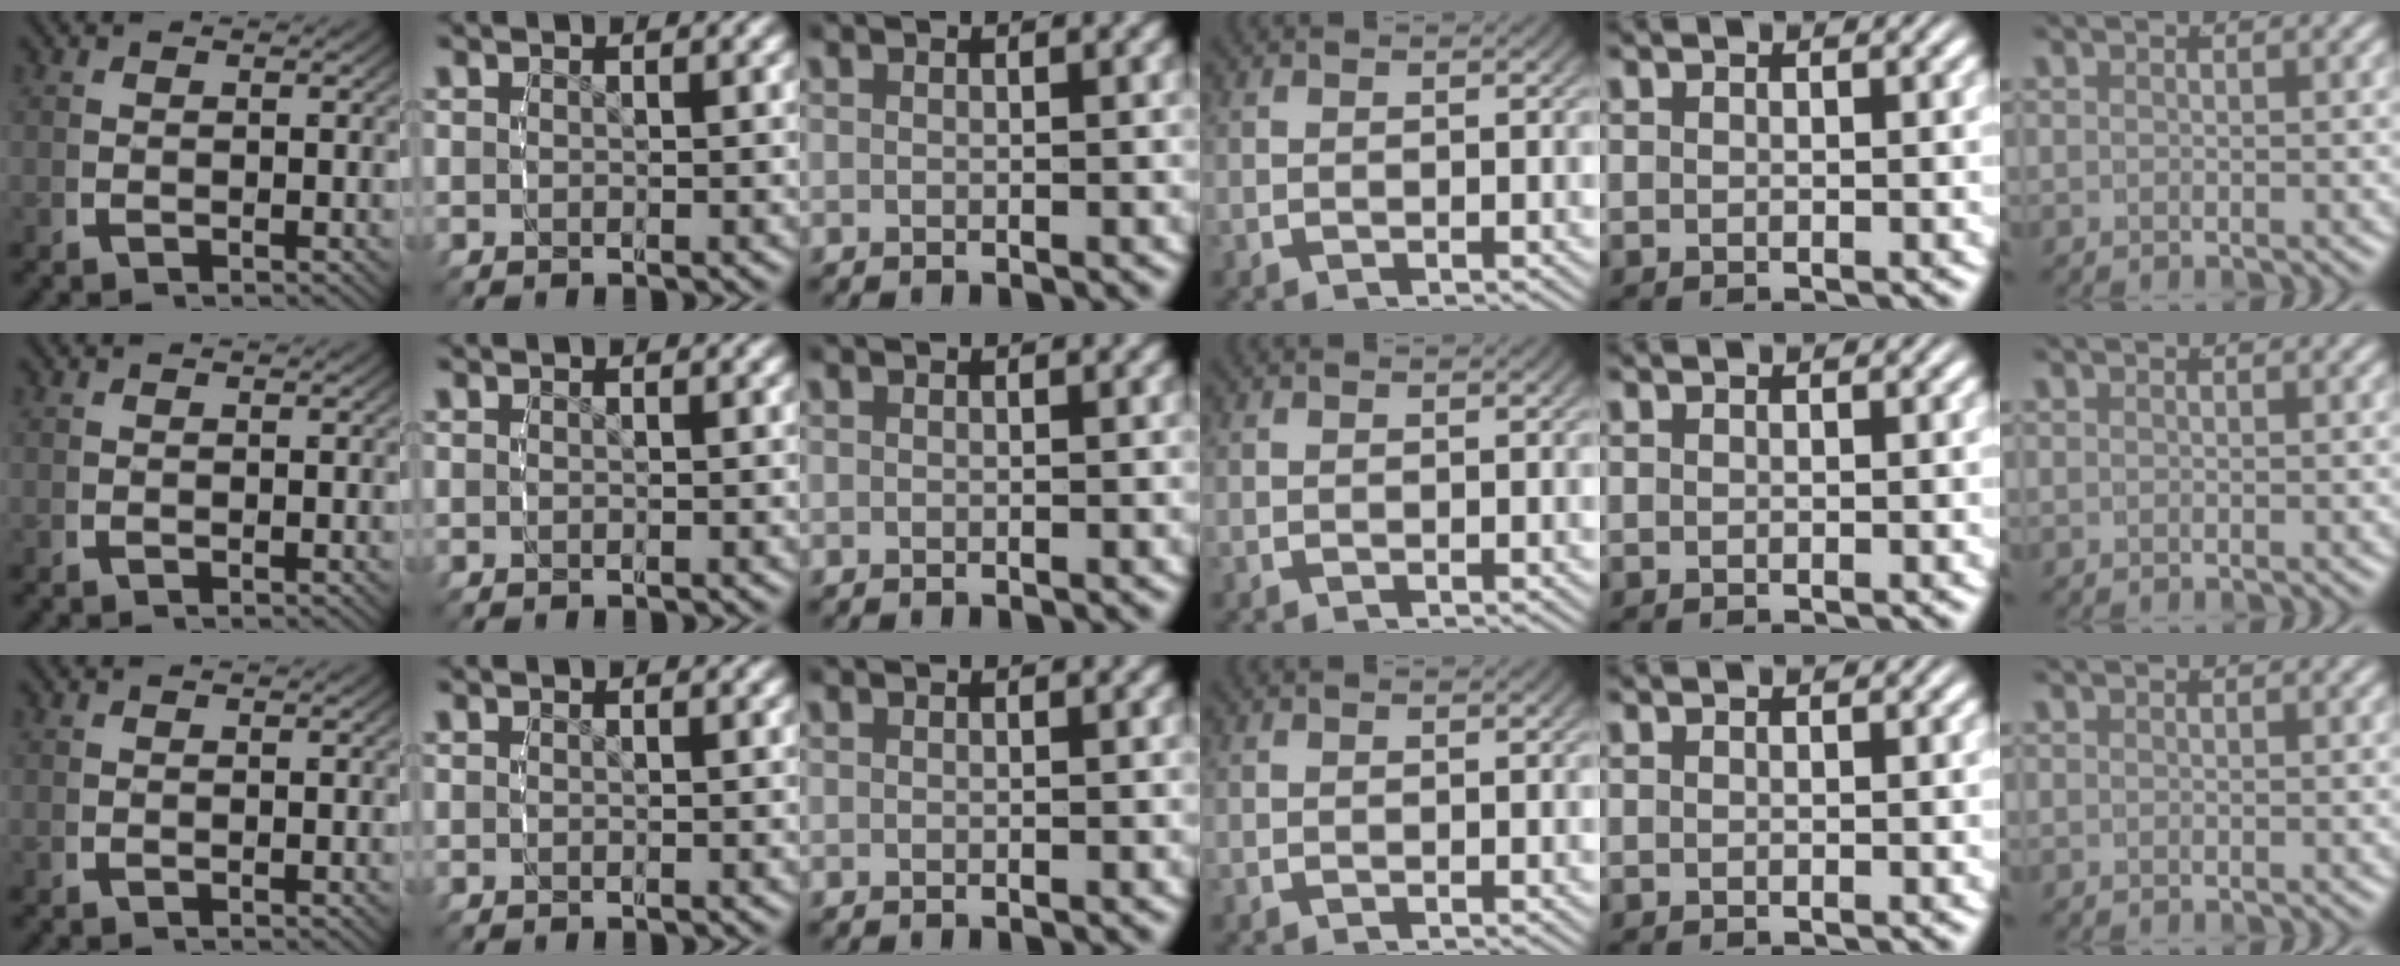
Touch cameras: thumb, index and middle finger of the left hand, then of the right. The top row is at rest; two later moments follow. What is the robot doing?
{"motion": "reach", "object": "jacket"}